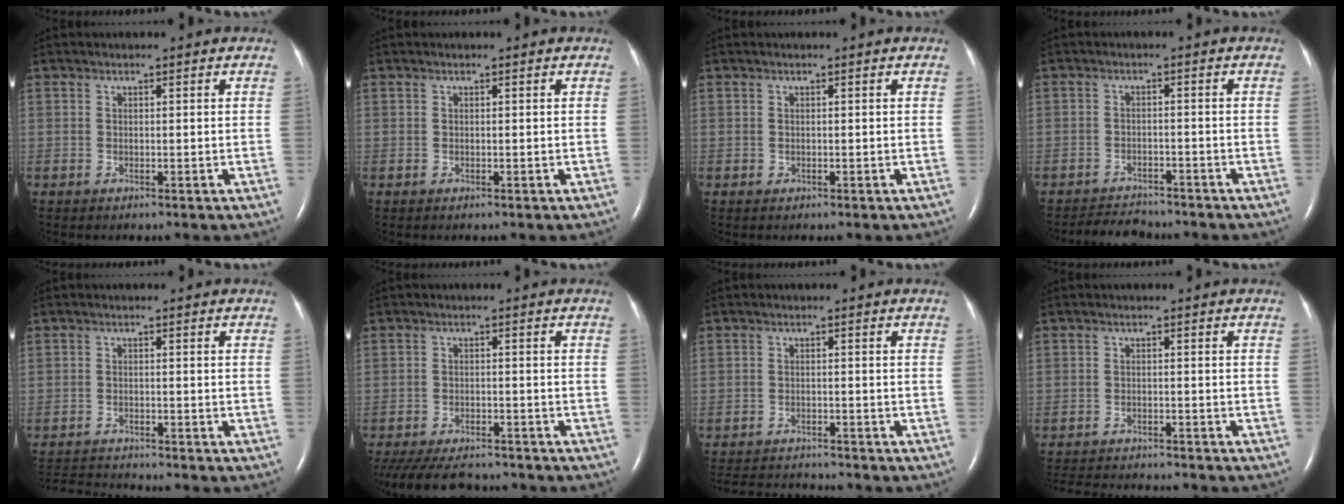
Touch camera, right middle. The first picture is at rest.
{"total": 0.0}
{"total": 0.0}
{"total": 4.6, "force": [-4.5, 0.9, 0.2], "torque": [-0.009, -0.010, -0.073]}
{"total": 5.2, "force": [-5.2, -0.4, 0.4], "torque": [-0.010, -0.014, -0.088]}
{"total": 13.4, "force": [-11.6, 4.2, 5.2], "torque": [-0.121, -0.013, -0.165]}
{"total": 7.7, "force": [-7.5, 0.6, 1.4], "torque": [-0.028, -0.002, -0.116]}
{"total": 10.3, "force": [-9.7, 1.4, 3.0], "torque": [-0.054, -0.006, -0.135]}